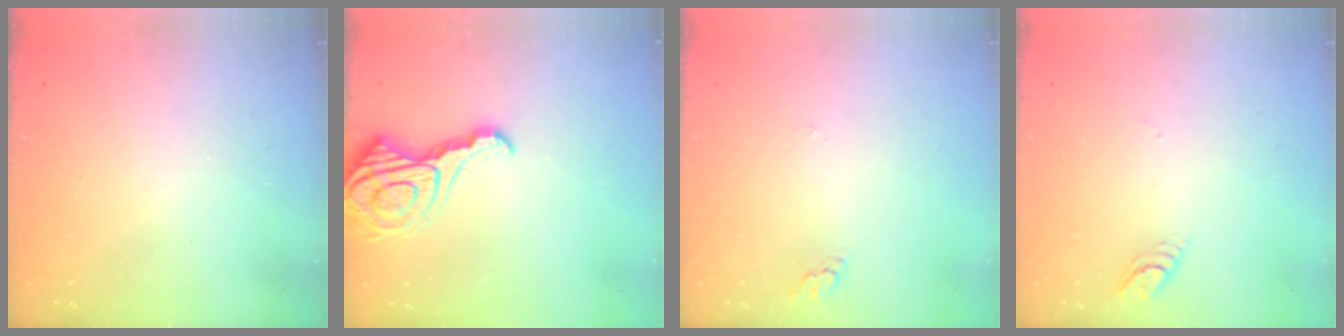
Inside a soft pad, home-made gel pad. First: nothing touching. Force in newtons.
{"total": 13.5, "press": 13.4, "slide": 1.4}
{"total": 2.2, "press": 2.2, "slide": 0.2}
{"total": 3.6, "press": 3.6, "slide": 0.3}